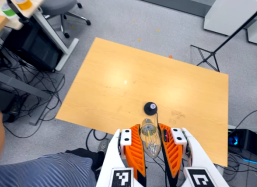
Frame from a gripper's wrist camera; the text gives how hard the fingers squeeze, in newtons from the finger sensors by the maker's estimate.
{"total": 24.4, "left": 26.9, "right": 21.8}